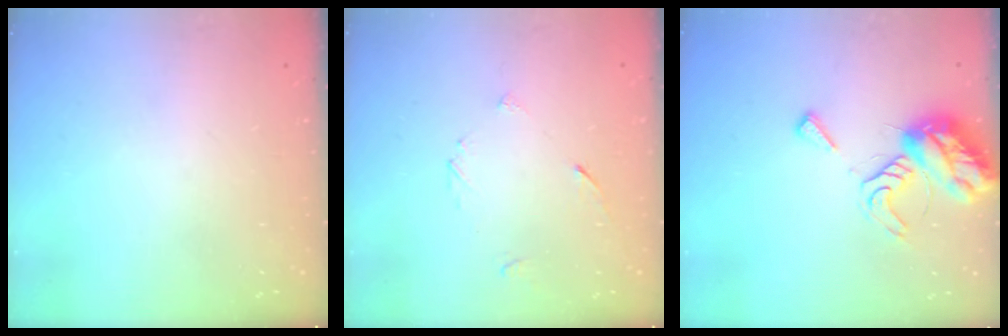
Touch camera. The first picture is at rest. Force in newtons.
{"total": 3.1, "press": 3.1, "slide": 0.4}
{"total": 11.8, "press": 11.7, "slide": 1.1}